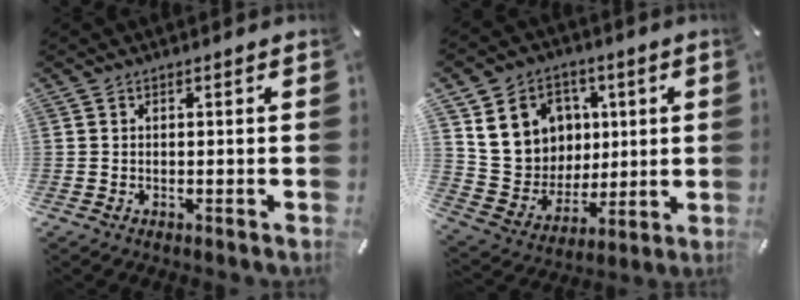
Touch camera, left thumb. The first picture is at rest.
{"total": 14.6, "force": [4.9, 13.1, 4.2], "torque": [-0.074, -0.021, 0.108]}